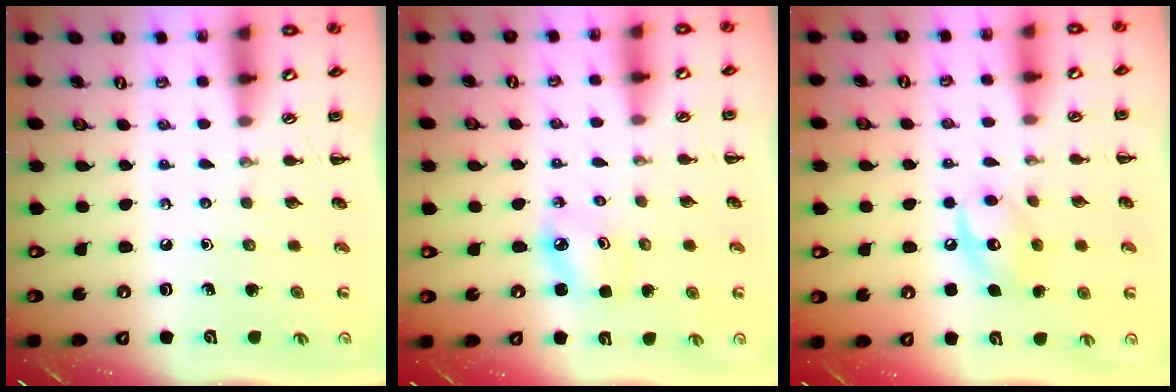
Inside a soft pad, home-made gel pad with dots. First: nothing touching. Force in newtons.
{"total": 3.4, "press": 3.3, "slide": 0.7}
{"total": 9.3, "press": 9.3, "slide": 0.9}